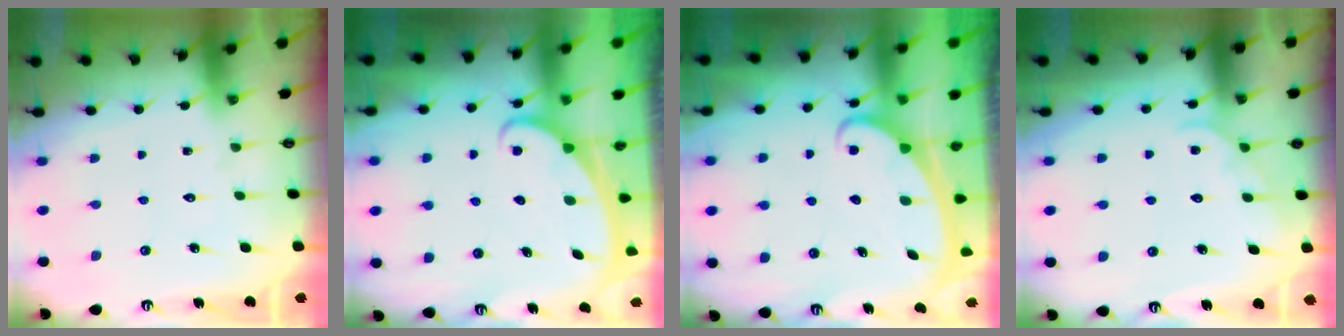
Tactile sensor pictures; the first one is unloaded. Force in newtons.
{"total": 2.0, "press": 2.0, "slide": 0.1}
{"total": 2.3, "press": 2.3, "slide": 0.3}
{"total": 6.2, "press": 6.2, "slide": 0.4}